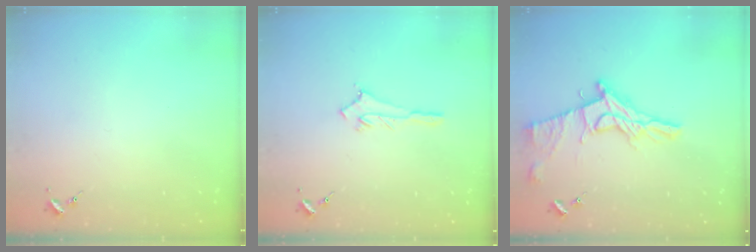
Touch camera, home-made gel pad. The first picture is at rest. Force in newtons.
{"total": 2.9, "press": 2.8, "slide": 0.4}
{"total": 15.6, "press": 15.5, "slide": 1.6}